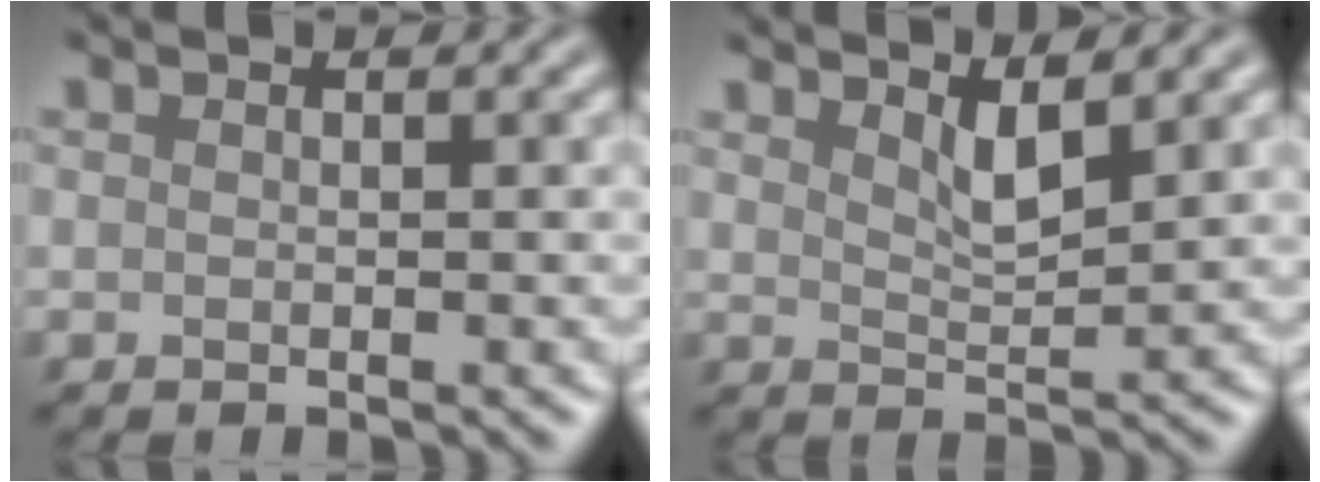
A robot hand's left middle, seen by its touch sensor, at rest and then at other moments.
{"total": 2.4, "force": [1.7, 0.4, 1.5], "torque": [-0.028, -0.005, 0.033]}